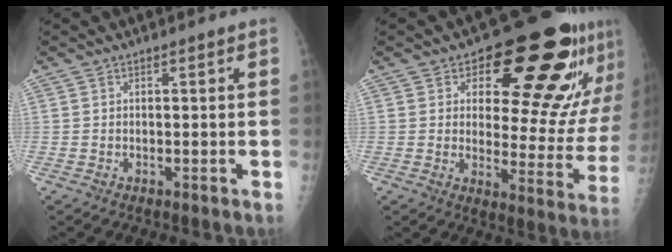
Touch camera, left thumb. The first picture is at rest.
{"total": 20.8, "force": [11.8, 9.5, 14.3], "torque": [-0.127, -0.055, 0.155]}